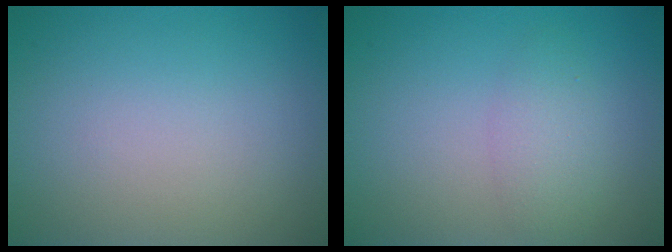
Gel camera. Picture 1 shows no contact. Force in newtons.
{"total": 2.2, "press": 2.1, "slide": 0.2}